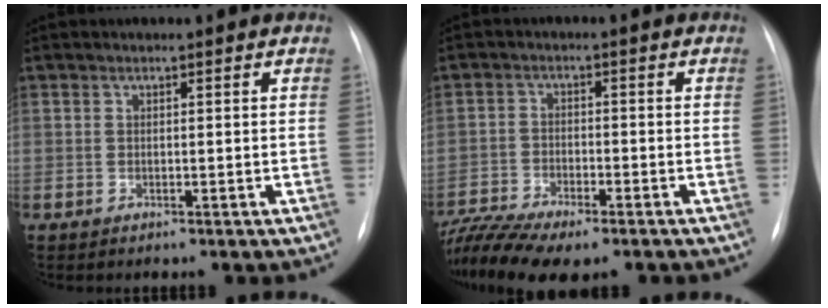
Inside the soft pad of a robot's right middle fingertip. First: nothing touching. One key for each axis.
{"total": 11.7, "fx": -9.6, "fy": 2.4, "fz": 6.3, "tx": -0.123, "ty": -0.008, "tz": -0.156}